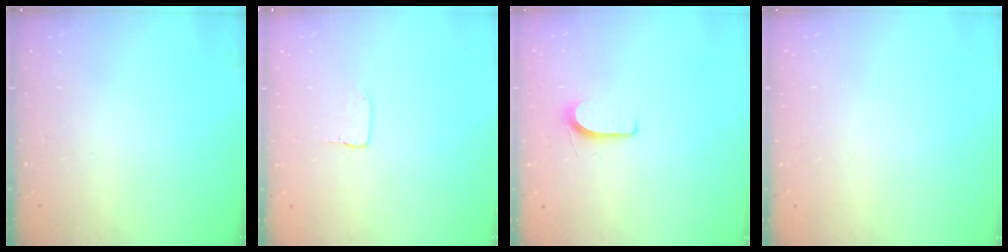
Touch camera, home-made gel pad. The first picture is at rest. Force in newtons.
{"total": 2.0, "press": 2.0, "slide": 0.1}
{"total": 5.8, "press": 5.8, "slide": 0.6}
{"total": 0.0}